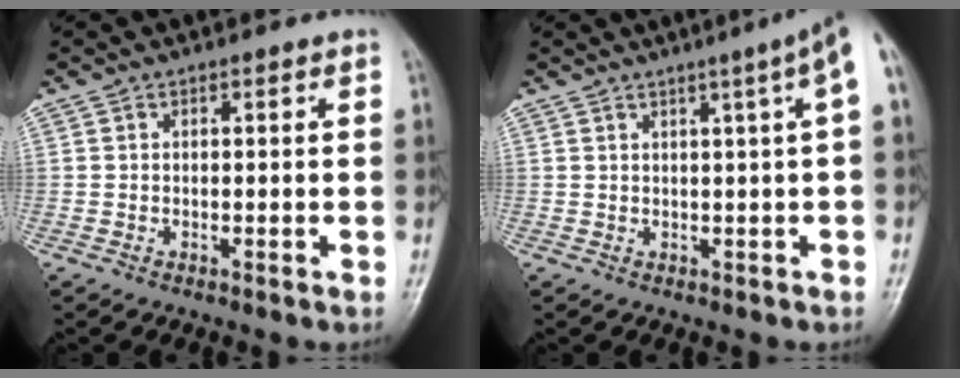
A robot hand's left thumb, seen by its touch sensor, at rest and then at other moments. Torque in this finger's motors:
{"motor_torque": [1.41, 3.60, 1.76, 0.07, 0.11]}